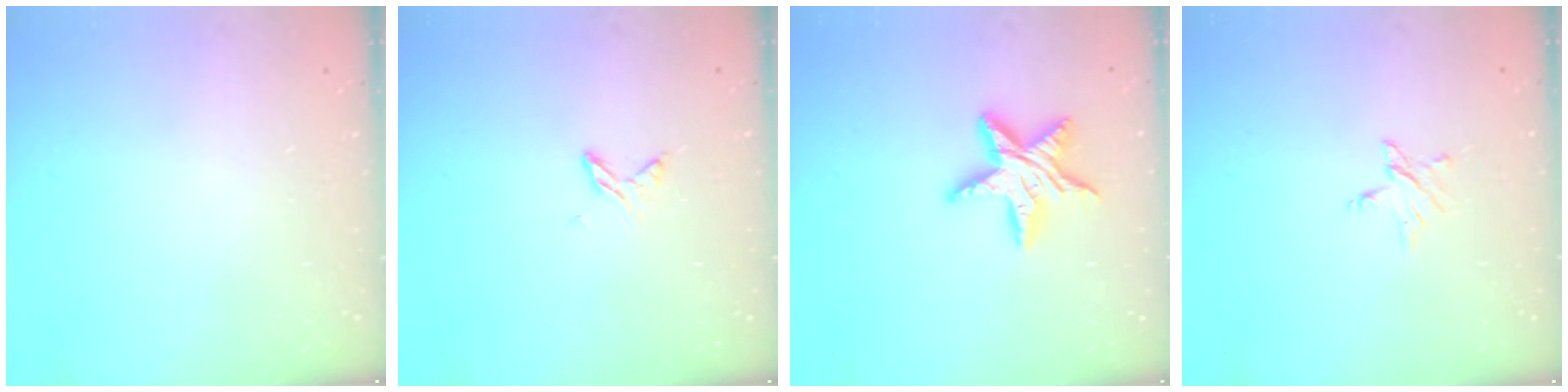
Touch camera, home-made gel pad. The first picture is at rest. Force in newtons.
{"total": 4.0, "press": 3.9, "slide": 0.6}
{"total": 11.6, "press": 11.6, "slide": 0.4}
{"total": 3.6, "press": 3.6, "slide": 0.4}